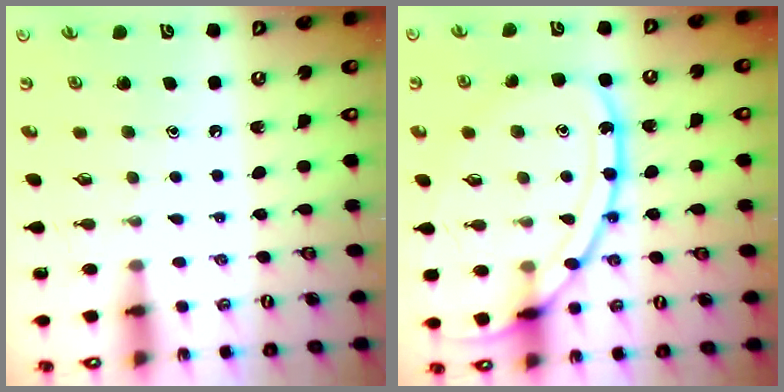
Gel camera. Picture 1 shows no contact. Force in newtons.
{"total": 16.3, "press": 16.2, "slide": 1.0}